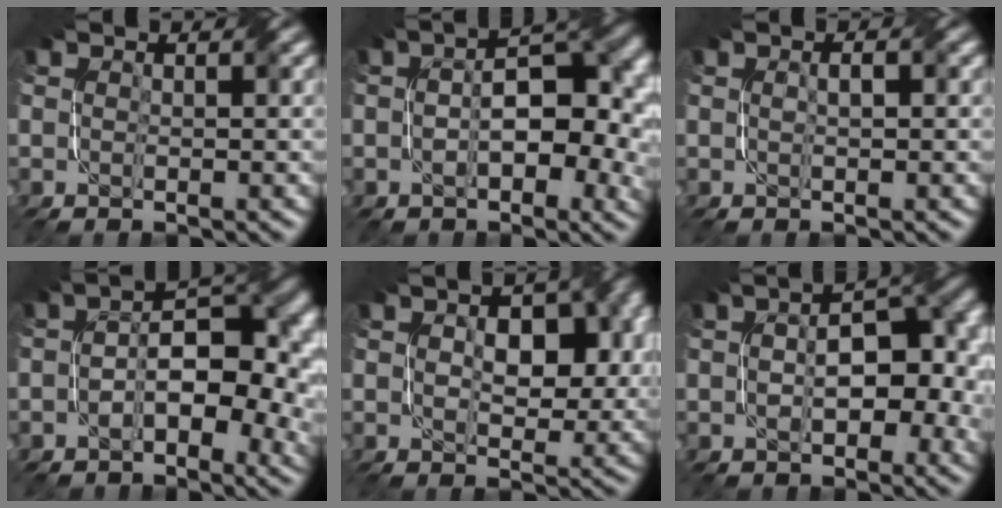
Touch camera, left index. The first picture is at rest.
{"total": 7.3, "force": [-0.5, 3.7, 6.2], "torque": [-0.086, 0.009, -0.012]}
{"total": 0.7, "force": [0.0, -0.1, 0.7], "torque": [-0.013, 0.003, 0.001]}
{"total": 8.8, "force": [-1.2, 4.5, 7.4], "torque": [-0.097, 0.009, -0.025]}
{"total": 5.6, "force": [0.7, 3.4, 4.4], "torque": [-0.066, -0.004, 0.017]}
{"total": 6.8, "force": [-0.3, 3.7, 5.6], "torque": [-0.079, 0.009, -0.007]}